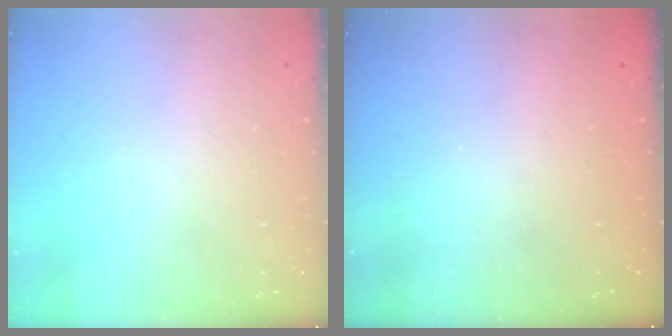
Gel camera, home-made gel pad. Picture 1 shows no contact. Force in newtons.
{"total": 2.4, "press": 2.2, "slide": 0.8}